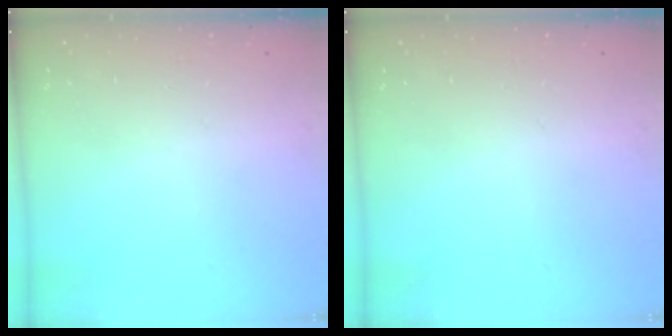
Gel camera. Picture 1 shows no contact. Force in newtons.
{"total": 0.0}